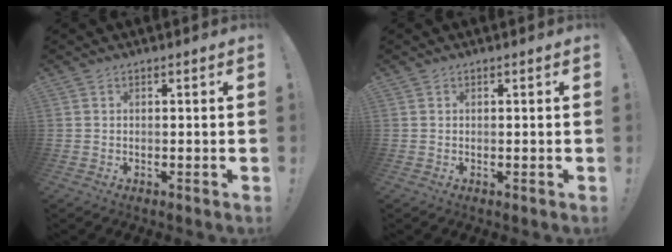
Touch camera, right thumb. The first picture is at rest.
{"total": 0.0}